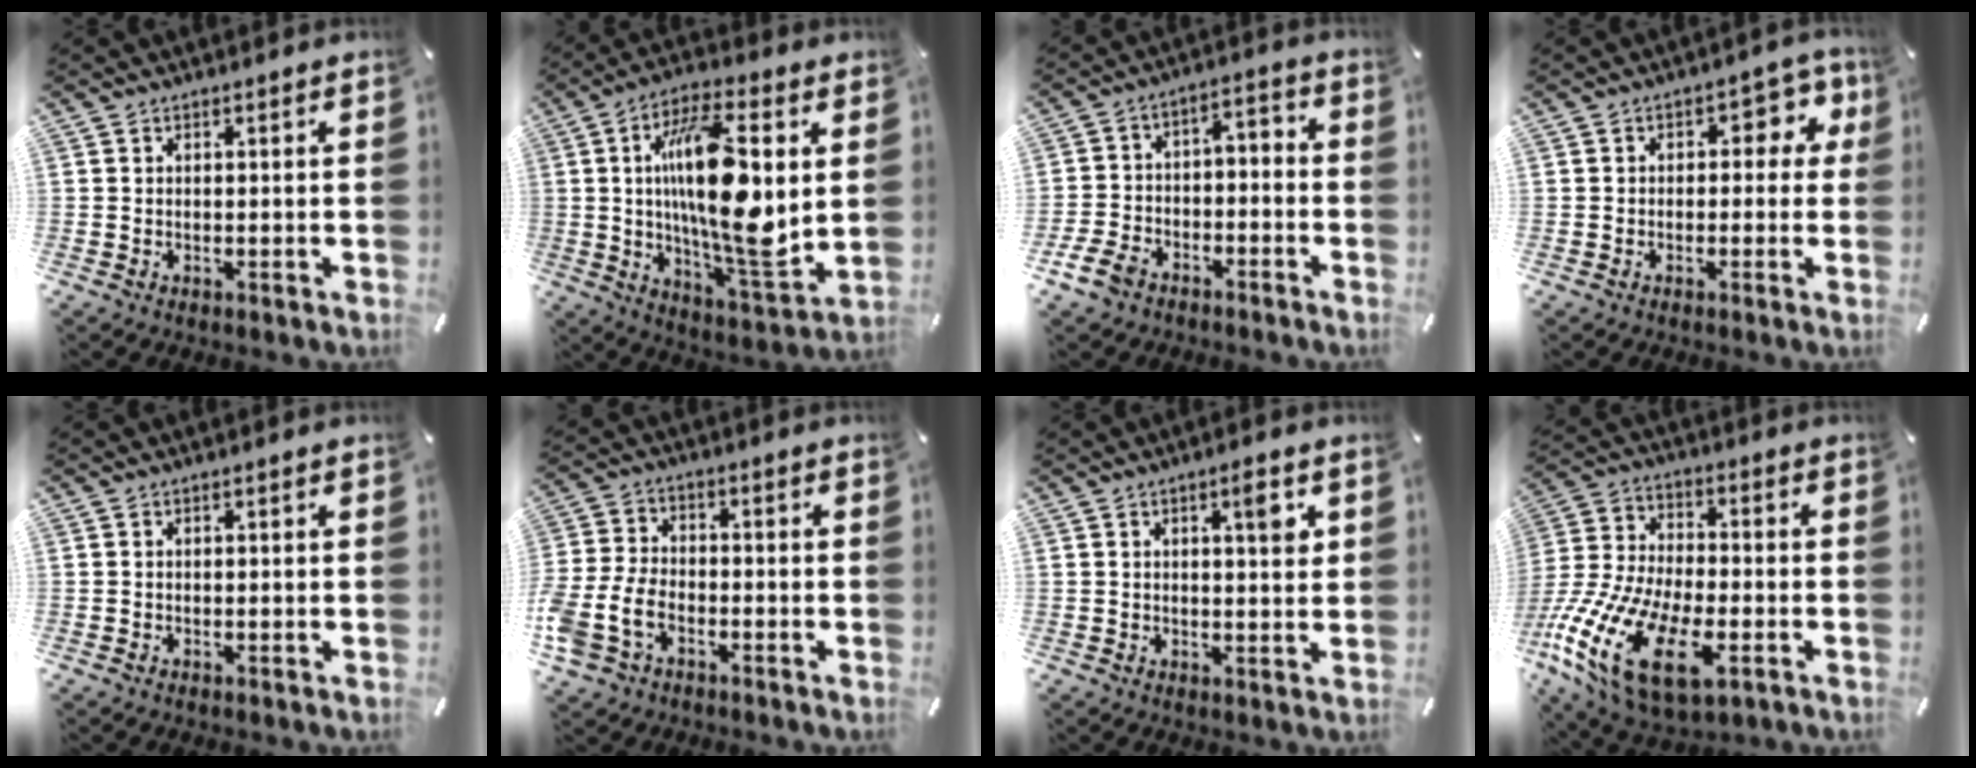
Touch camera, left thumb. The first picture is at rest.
{"total": 22.0, "force": [3.1, 7.4, 20.5], "torque": [-0.383, -0.024, 0.043]}
{"total": 9.0, "force": [-6.4, 5.4, 3.4], "torque": [-0.064, 0.035, -0.122]}
{"total": 6.1, "force": [1.0, 4.1, 4.5], "torque": [-0.052, 0.002, 0.007]}
{"total": 0.0}
{"total": 8.8, "force": [-3.7, 6.3, 4.9], "torque": [-0.119, 0.013, -0.068]}
{"total": 5.1, "force": [2.0, 1.5, 4.4], "torque": [-0.058, -0.008, 0.025]}
{"total": 22.2, "force": [-9.4, 11.4, 16.6], "torque": [-0.343, 0.039, -0.153]}